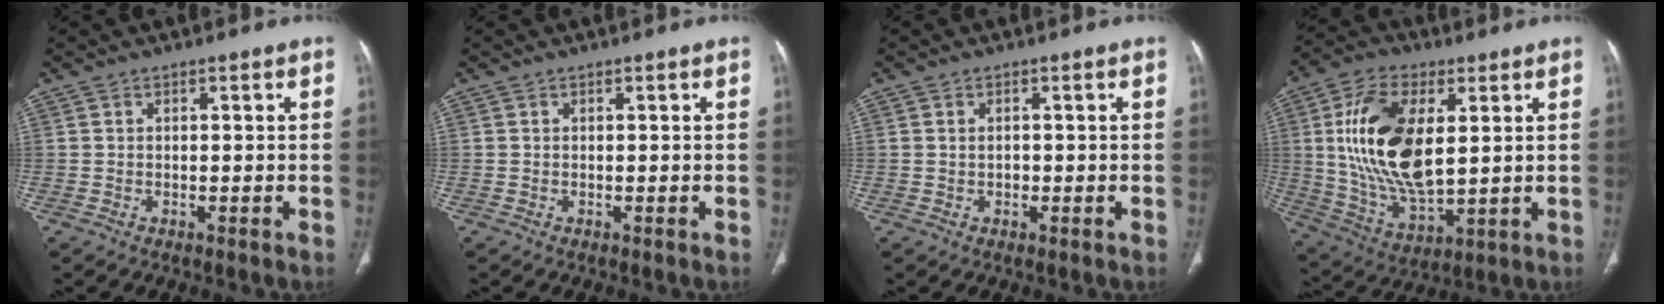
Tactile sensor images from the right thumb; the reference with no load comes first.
{"total": 0.0}
{"total": 1.0, "force": [0.0, 0.9, 0.6], "torque": [-0.010, 0.003, 0.001]}
{"total": 19.3, "force": [3.6, 9.9, 16.2], "torque": [-0.302, -0.015, 0.074]}